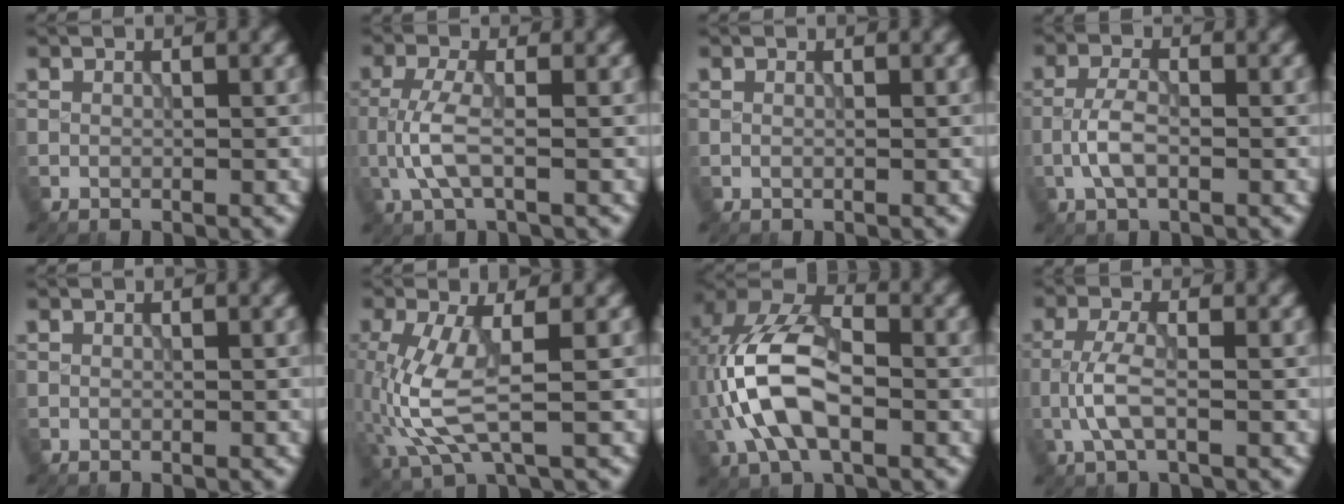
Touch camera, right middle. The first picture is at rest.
{"total": 3.4, "force": [-0.8, 1.0, 3.1], "torque": [-0.076, 0.001, -0.022]}
{"total": 0.0}
{"total": 2.8, "force": [-1.1, 1.1, 2.4], "torque": [-0.051, 0.004, -0.028]}
{"total": 0.0}
{"total": 5.6, "force": [-0.8, 1.7, 5.3], "torque": [-0.139, -0.006, -0.012]}
{"total": 10.1, "force": [-1.4, 5.5, 8.3], "torque": [-0.181, 0.016, -0.036]}
{"total": 3.1, "force": [-0.9, 1.0, 2.8], "torque": [-0.066, 0.005, -0.026]}